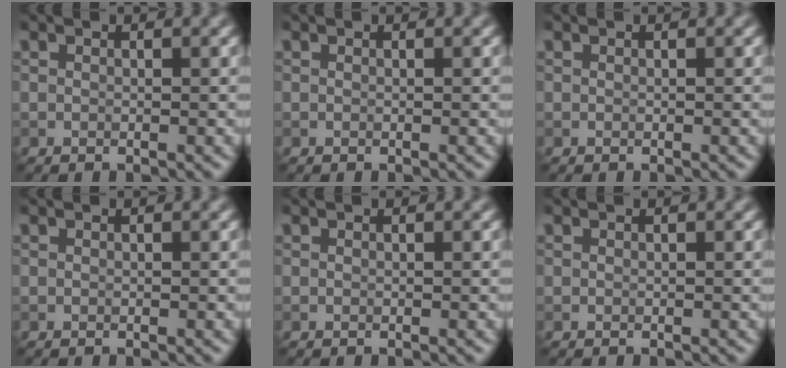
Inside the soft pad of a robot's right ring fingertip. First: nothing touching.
{"total": 0.0}
{"total": 0.0}
{"total": 0.0}
{"total": 0.0}
{"total": 0.0}